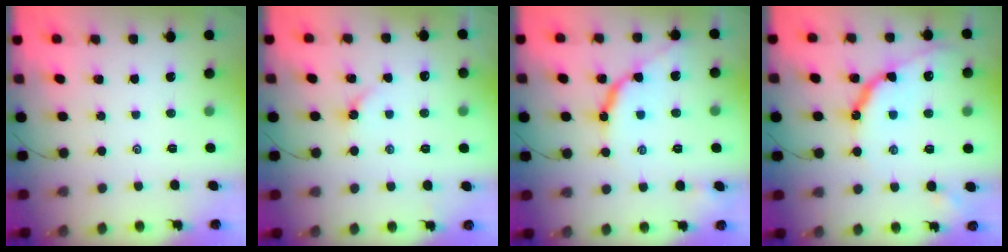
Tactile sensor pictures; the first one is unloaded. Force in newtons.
{"total": 2.6, "press": 2.6, "slide": 0.4}
{"total": 9.7, "press": 9.7, "slide": 0.3}
{"total": 12.7, "press": 12.6, "slide": 1.2}